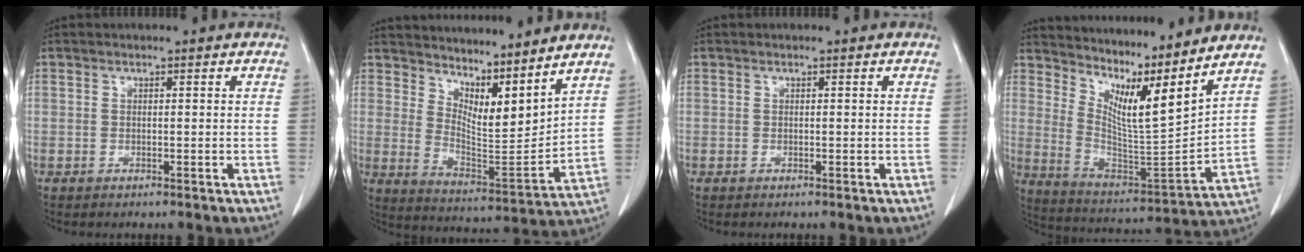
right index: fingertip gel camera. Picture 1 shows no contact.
{"total": 15.6, "force": [12.3, 2.1, 9.4], "torque": [-0.160, -0.020, 0.204]}
{"total": 0.0}
{"total": 15.5, "force": [11.5, 0.7, 10.2], "torque": [-0.184, -0.015, 0.199]}